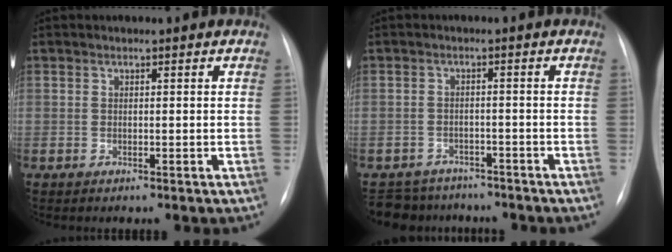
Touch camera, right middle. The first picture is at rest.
{"total": 7.2, "force": [-6.4, 3.1, 0.3], "torque": [-0.006, 0.010, -0.086]}